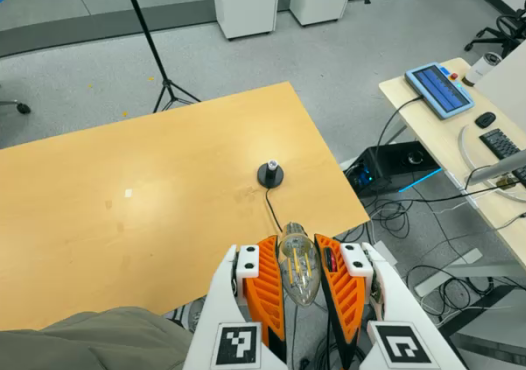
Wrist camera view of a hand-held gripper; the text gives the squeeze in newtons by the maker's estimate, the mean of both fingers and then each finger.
{"total": 18.6, "left": 19.9, "right": 17.2}